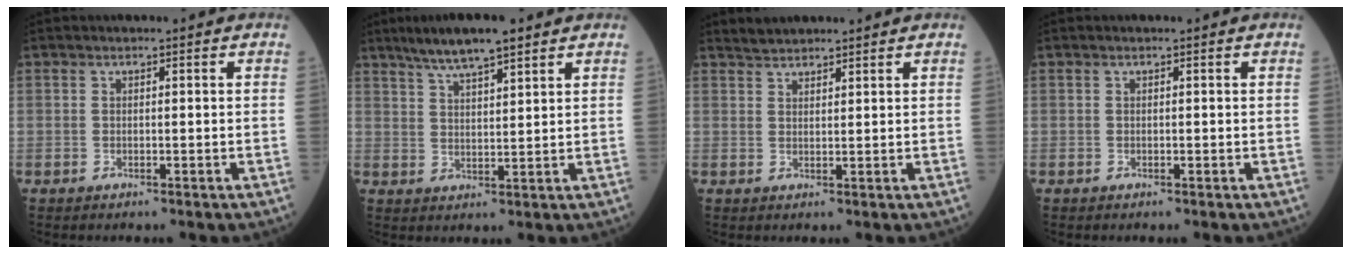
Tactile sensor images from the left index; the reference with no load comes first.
{"total": 7.8, "force": [6.0, 1.0, 4.9], "torque": [-0.093, 0.018, 0.104]}
{"total": 2.7, "force": [2.6, 0.5, 0.4], "torque": [-0.013, 0.020, 0.050]}
{"total": 0.0}